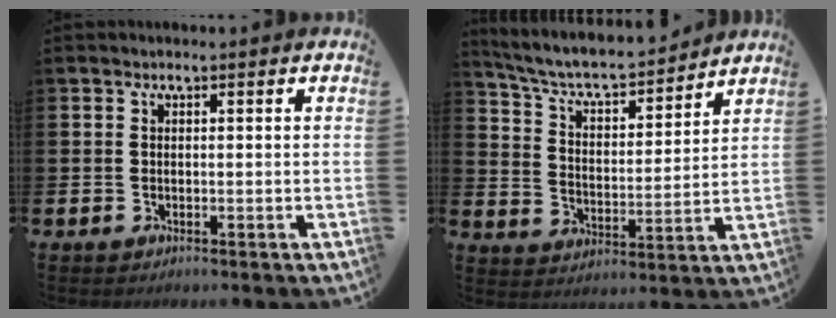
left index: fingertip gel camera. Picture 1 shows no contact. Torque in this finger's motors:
{"motor_torque": [0.01, -0.56, 0.56, 0.19]}